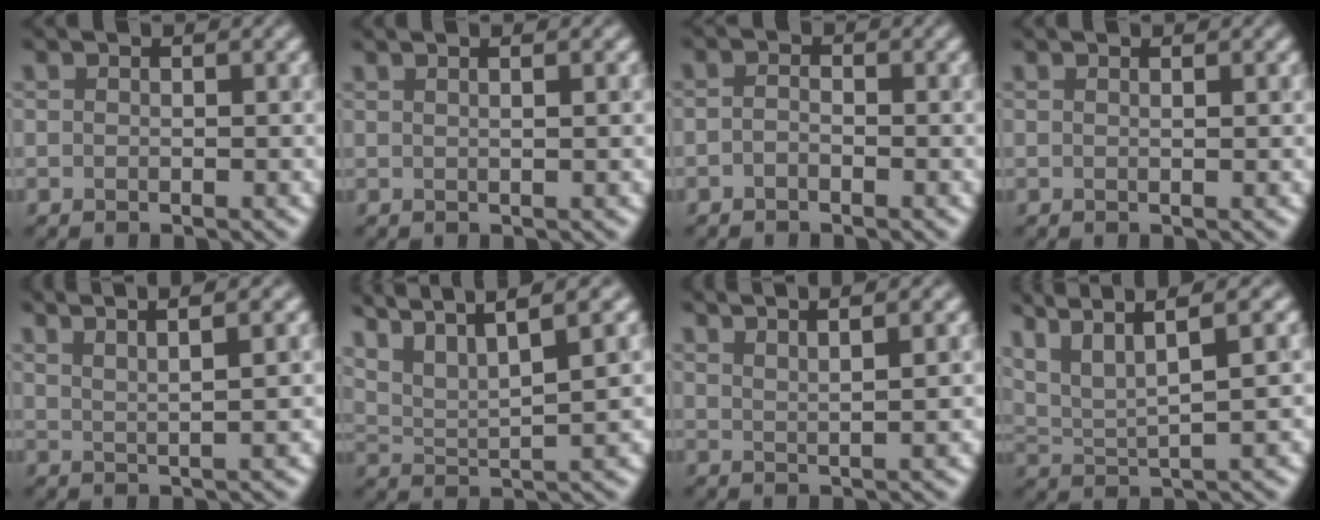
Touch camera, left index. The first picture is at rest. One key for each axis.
{"total": 3.7, "fx": 1.8, "fy": 1.8, "fz": 2.7, "tx": -0.008, "ty": 0.032, "tz": -0.004}
{"total": 0.8, "fx": -0.8, "fy": 0.0, "fz": 0.0, "tx": -0.005, "ty": 0.003, "tz": -0.009}
{"total": 1.5, "fx": 0.8, "fy": 0.7, "fz": 1.1, "tx": 0.002, "ty": 0.002, "tz": -0.009}
{"total": 5.6, "fx": 4.1, "fy": 1.0, "fz": 3.7, "tx": -0.048, "ty": 0.029, "tz": 0.048}
{"total": 9.2, "fx": 7.1, "fy": 1.7, "fz": 5.6, "tx": -0.111, "ty": 0.028, "tz": 0.117}
{"total": 5.1, "fx": 3.9, "fy": 1.0, "fz": 3.1, "tx": -0.030, "ty": 0.029, "tz": 0.040}
{"total": 7.7, "fx": 5.5, "fy": 1.5, "fz": 5.2, "tx": -0.107, "ty": 0.028, "tz": 0.101}